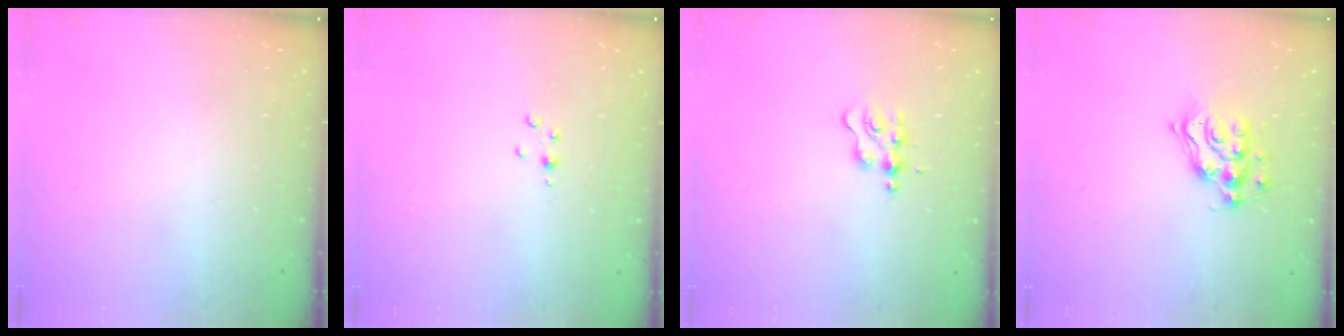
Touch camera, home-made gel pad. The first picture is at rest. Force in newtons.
{"total": 2.8, "press": 2.8, "slide": 0.3}
{"total": 2.7, "press": 2.6, "slide": 0.4}
{"total": 11.6, "press": 11.6, "slide": 0.7}